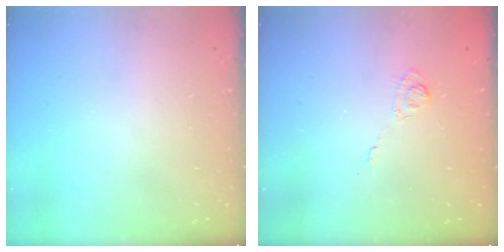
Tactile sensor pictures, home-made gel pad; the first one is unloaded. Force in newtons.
{"total": 2.8, "press": 2.4, "slide": 1.4}